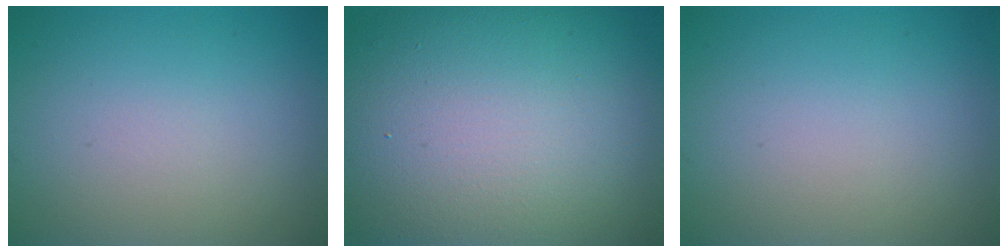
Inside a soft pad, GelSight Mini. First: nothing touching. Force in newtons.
{"total": 18.0, "press": 17.9, "slide": 1.0}
{"total": 0.0}